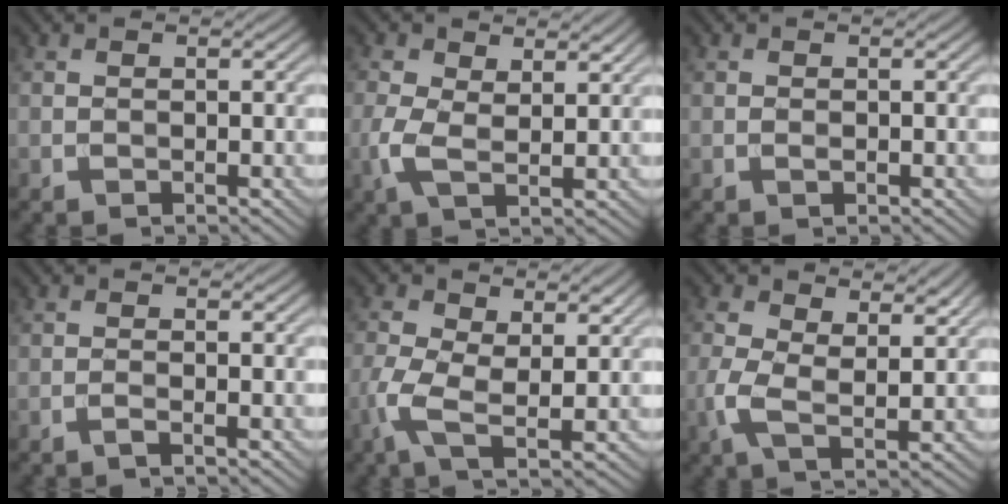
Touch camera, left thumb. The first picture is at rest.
{"total": 5.5, "force": [1.2, 3.2, 4.3], "torque": [-0.113, 0.000, 0.017]}
{"total": 0.7, "force": [-0.2, 0.4, 0.5], "torque": [-0.011, 0.000, -0.003]}
{"total": 1.0, "force": [-0.6, 0.0, 0.7], "torque": [-0.013, 0.004, -0.017]}
{"total": 5.9, "force": [-0.4, 2.8, 5.1], "torque": [-0.134, -0.001, -0.012]}
{"total": 7.0, "force": [1.6, 3.9, 5.6], "torque": [-0.137, -0.004, 0.022]}